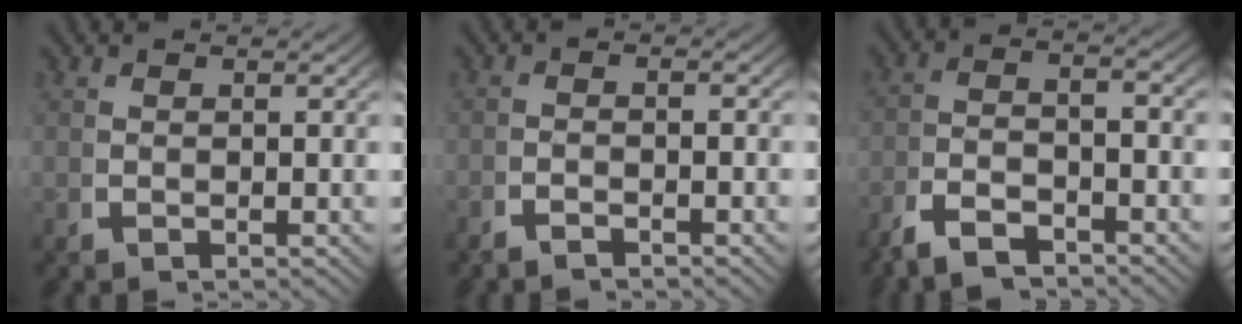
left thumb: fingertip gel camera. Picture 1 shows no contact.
{"total": 1.5, "force": [-1.4, 0.1, 0.4], "torque": [-0.001, 0.001, -0.034]}
{"total": 4.5, "force": [-2.8, 1.8, 3.0], "torque": [-0.057, -0.006, -0.052]}